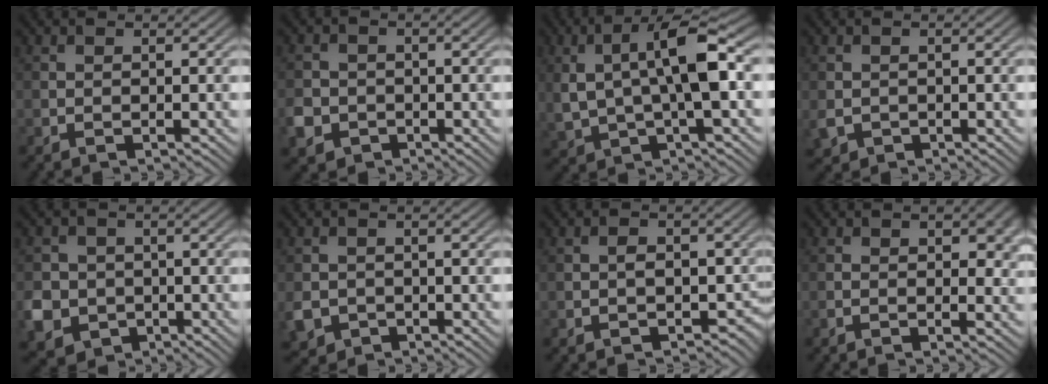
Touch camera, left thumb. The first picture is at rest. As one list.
[{"total": 4.0, "force": [-1.7, 3.4, 1.4], "torque": [-0.039, -0.008, -0.041]}, {"total": 9.9, "force": [1.6, 3.9, 8.9], "torque": [-0.180, 0.003, 0.029]}, {"total": 2.1, "force": [-0.8, 1.7, 1.0], "torque": [-0.027, -0.013, -0.016]}, {"total": 7.2, "force": [-1.8, 6.7, 2.2], "torque": [-0.080, -0.018, -0.053]}, {"total": 3.4, "force": [-1.4, 2.8, 1.4], "torque": [-0.038, -0.015, -0.029]}, {"total": 4.6, "force": [-1.3, 3.2, 3.1], "torque": [-0.039, -0.010, -0.019]}, {"total": 4.7, "force": [0.6, 2.2, 4.1], "torque": [-0.057, -0.001, 0.010]}]